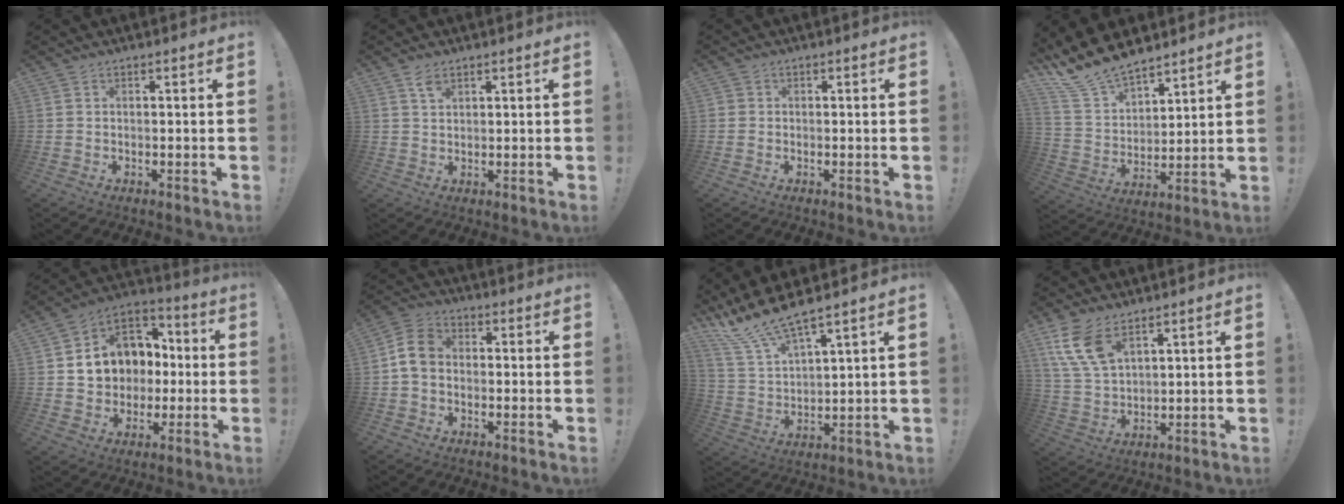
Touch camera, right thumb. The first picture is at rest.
{"total": 3.0, "force": [2.0, 1.4, 1.7], "torque": [-0.024, -0.011, 0.036]}
{"total": 1.0, "force": [0.1, 1.0, 0.2], "torque": [-0.008, 0.004, 0.003]}
{"total": 14.3, "force": [12.4, 5.7, 4.3], "torque": [-0.101, -0.093, 0.234]}
{"total": 13.9, "force": [1.5, 12.2, 6.4], "torque": [-0.081, -0.002, 0.049]}
{"total": 7.9, "force": [0.0, 6.1, 5.0], "torque": [-0.086, 0.019, 0.004]}
{"total": 11.3, "force": [10.3, 1.0, 4.7], "torque": [-0.112, -0.073, 0.185]}
{"total": 10.4, "force": [6.3, 5.1, 6.5], "torque": [-0.130, -0.022, 0.122]}